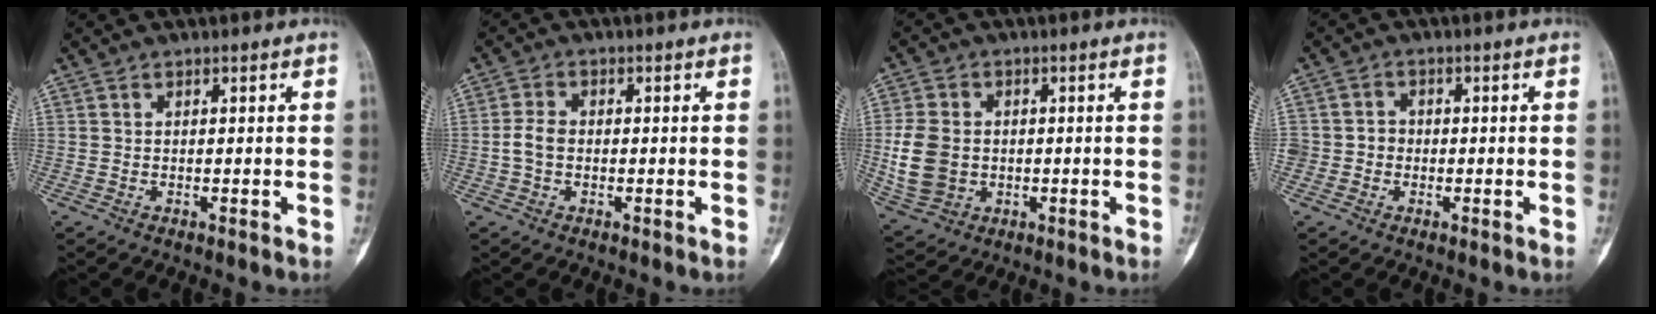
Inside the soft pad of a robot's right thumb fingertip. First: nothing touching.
{"total": 3.4, "force": [-0.5, 2.4, 2.5], "torque": [-0.053, 0.010, -0.014]}
{"total": 9.6, "force": [-0.5, 7.6, 5.9], "torque": [-0.115, 0.002, -0.001]}
{"total": 2.9, "force": [-0.7, 2.7, 0.7], "torque": [0.010, 0.011, -0.018]}